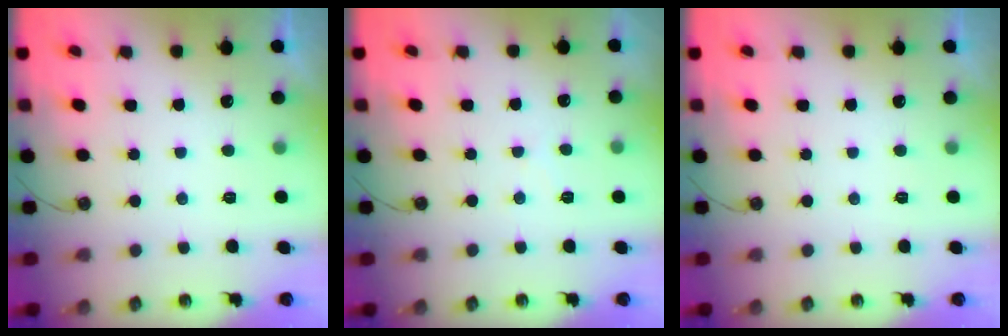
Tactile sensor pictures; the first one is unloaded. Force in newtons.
{"total": 3.7, "press": 3.7, "slide": 0.6}
{"total": 0.0}